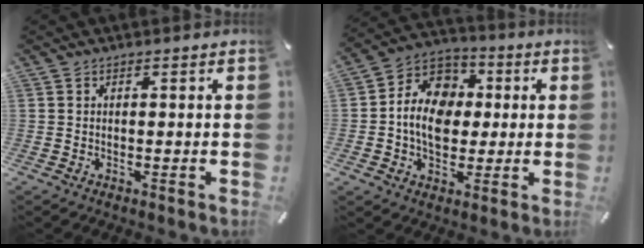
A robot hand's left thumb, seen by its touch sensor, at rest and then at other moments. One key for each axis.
{"total": 12.6, "fx": -1.0, "fy": 10.6, "fz": 6.8, "tx": -0.134, "ty": 0.014, "tz": -0.019}